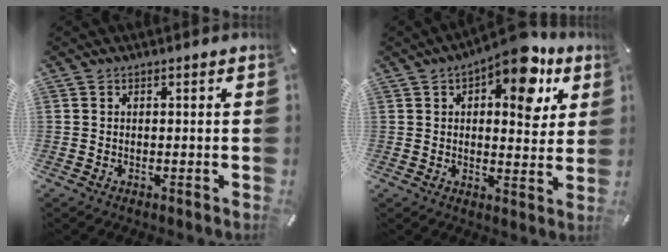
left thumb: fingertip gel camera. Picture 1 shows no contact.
{"total": 12.6, "force": [7.3, 6.0, 8.3], "torque": [-0.095, -0.050, 0.120]}